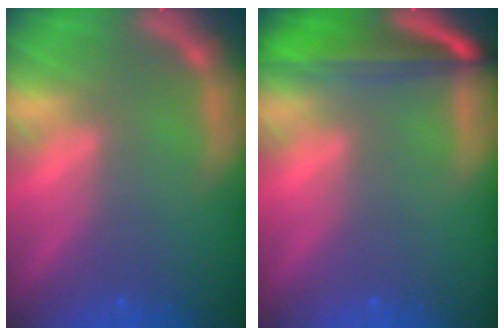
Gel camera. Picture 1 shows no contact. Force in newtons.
{"total": 7.1}